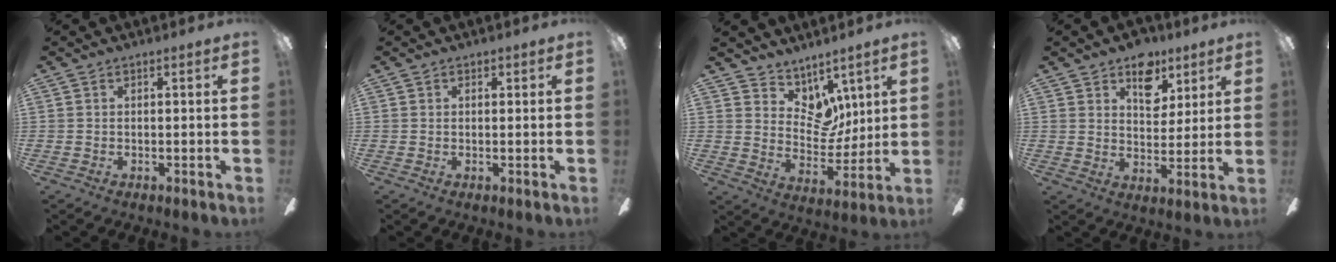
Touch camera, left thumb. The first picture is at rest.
{"total": 0.8, "force": [0.5, 0.6, 0.1], "torque": [-0.002, 0.003, 0.009]}
{"total": 9.2, "force": [5.8, 6.5, 3.0], "torque": [-0.040, -0.053, 0.115]}
{"total": 9.9, "force": [6.0, 6.5, 4.6], "torque": [-0.046, -0.029, 0.104]}